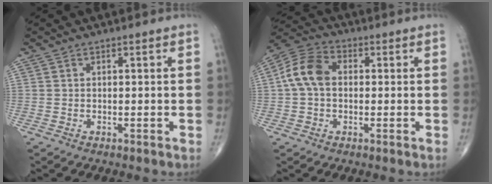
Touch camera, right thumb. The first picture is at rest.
{"total": 8.8, "force": [0.5, 6.2, 6.2], "torque": [-0.122, 0.028, -0.001]}